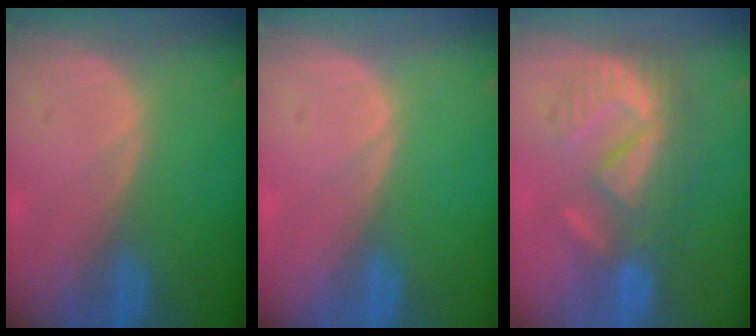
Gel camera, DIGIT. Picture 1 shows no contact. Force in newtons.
{"total": 0.0}
{"total": 9.5, "press": 8.2, "slide": 4.8}